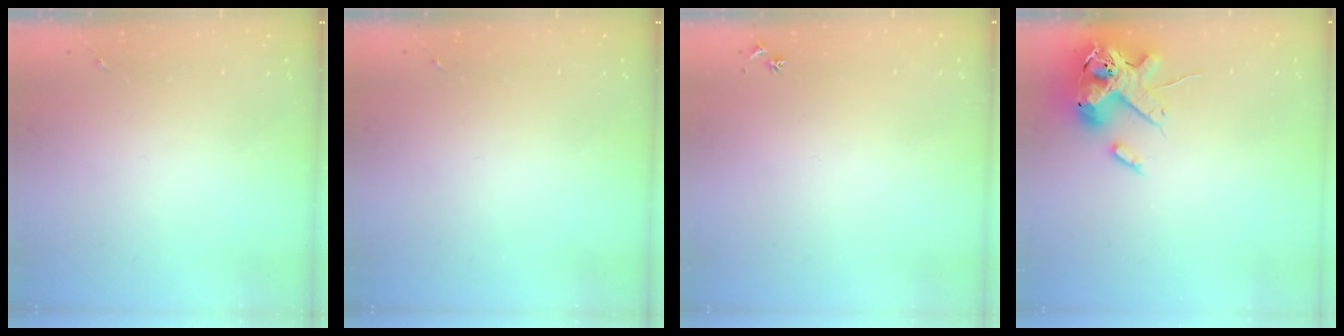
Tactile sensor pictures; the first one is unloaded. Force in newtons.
{"total": 0.0}
{"total": 2.9, "press": 2.8, "slide": 0.3}
{"total": 16.4, "press": 16.2, "slide": 2.7}